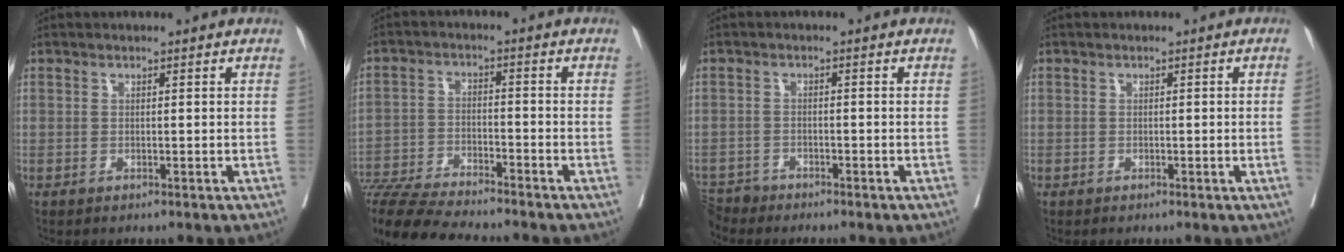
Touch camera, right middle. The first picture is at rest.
{"total": 12.5, "force": [-11.4, 0.4, 5.0], "torque": [-0.082, -0.019, -0.192]}
{"total": 3.6, "force": [-3.5, 0.8, -0.6], "torque": [0.013, -0.009, -0.066]}
{"total": 1.0, "force": [-0.1, -0.3, 1.0], "torque": [-0.012, -0.002, -0.001]}